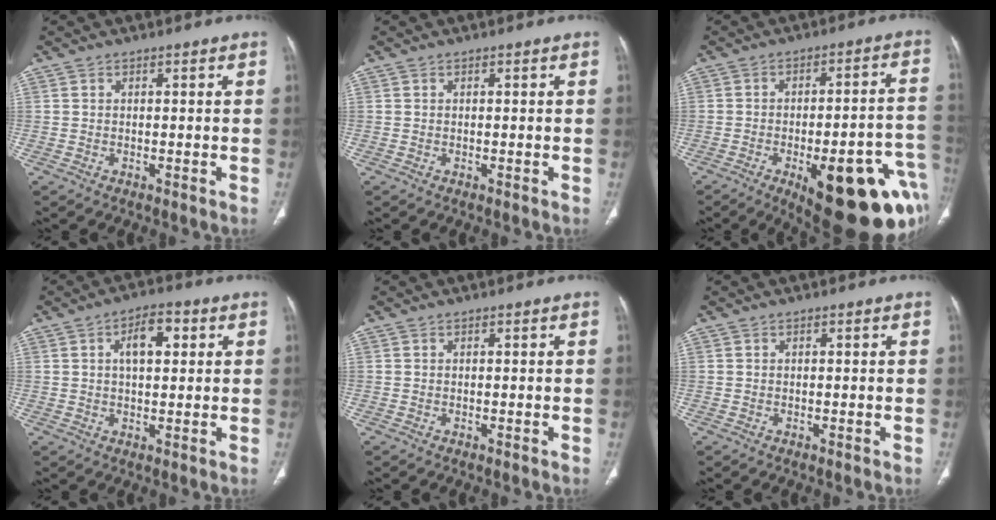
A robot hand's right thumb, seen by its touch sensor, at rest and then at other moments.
{"total": 0.0}
{"total": 26.0, "force": [-11.0, 8.8, 21.8], "torque": [-0.194, 0.045, -0.135]}
{"total": 7.0, "force": [2.1, 3.5, 5.7], "torque": [-0.079, 0.006, 0.031]}
{"total": 0.0}
{"total": 0.0}